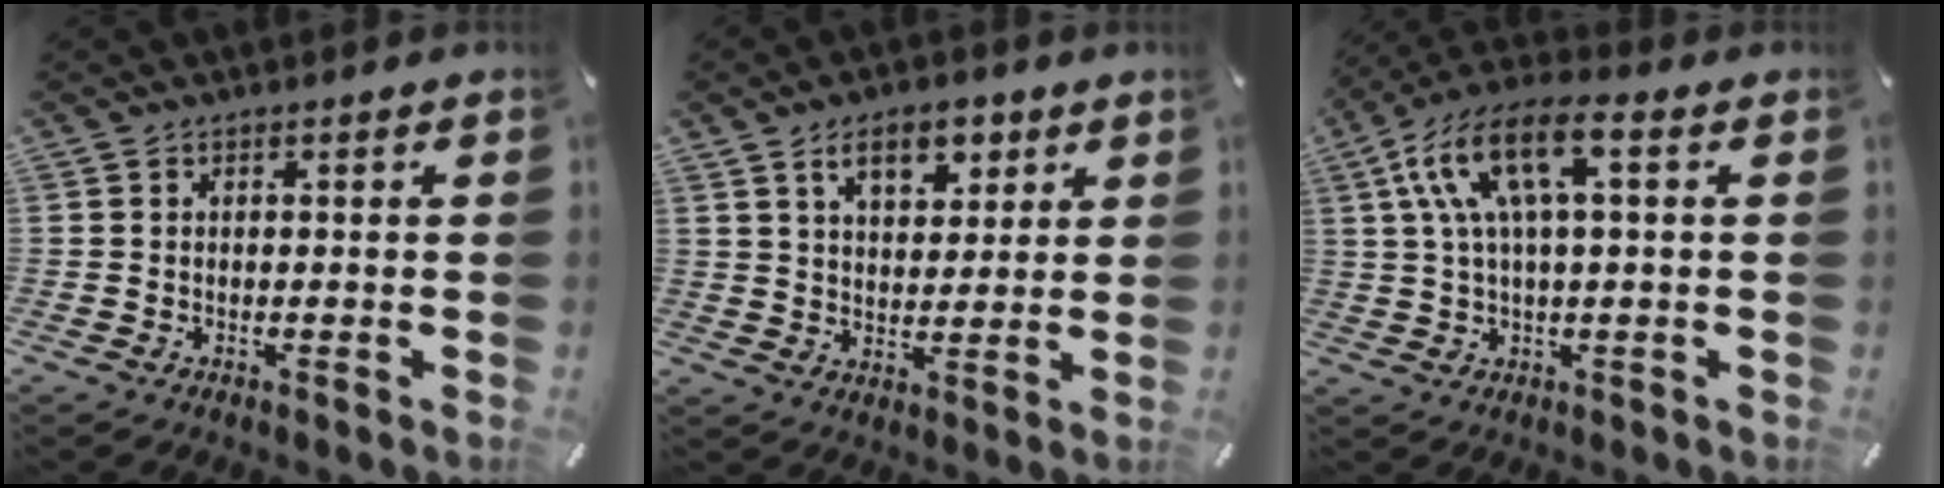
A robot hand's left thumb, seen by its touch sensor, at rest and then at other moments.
{"total": 8.5, "force": [4.7, 5.1, 4.9], "torque": [-0.071, -0.007, 0.080]}
{"total": 12.8, "force": [3.6, 4.7, 11.4], "torque": [-0.238, -0.002, 0.064]}